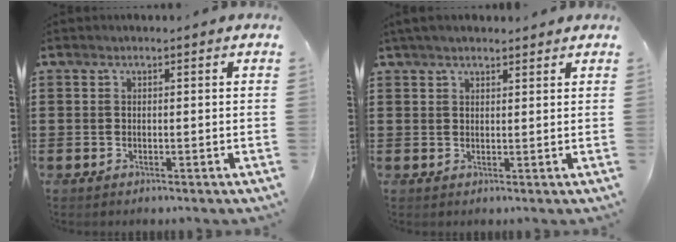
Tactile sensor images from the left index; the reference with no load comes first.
{"total": 2.3, "force": [1.9, 0.8, 1.0], "torque": [-0.023, 0.007, 0.037]}